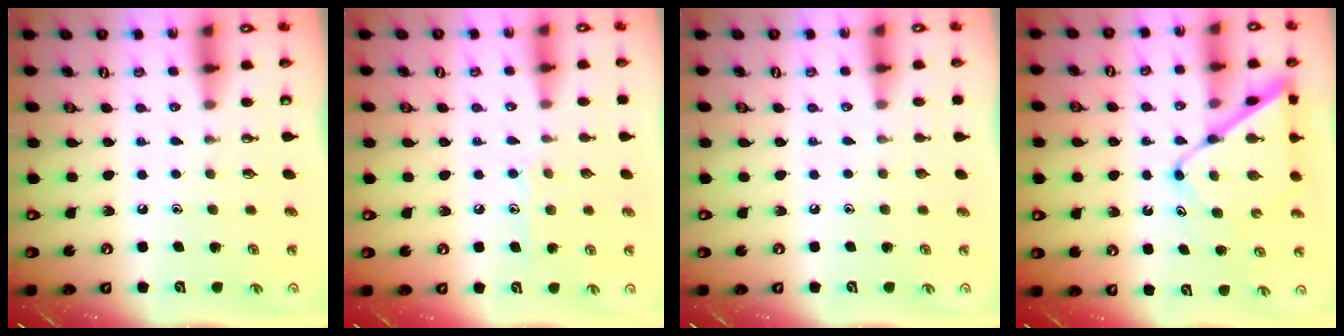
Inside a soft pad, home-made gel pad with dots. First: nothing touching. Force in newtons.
{"total": 8.5, "press": 8.5, "slide": 0.7}
{"total": 0.0}
{"total": 11.0, "press": 10.9, "slide": 0.9}